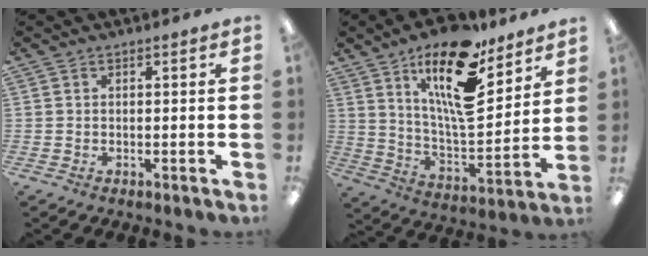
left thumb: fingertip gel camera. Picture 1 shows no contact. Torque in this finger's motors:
{"motor_torque": [1.40, 2.13, 1.34, -1.40, 0.29]}